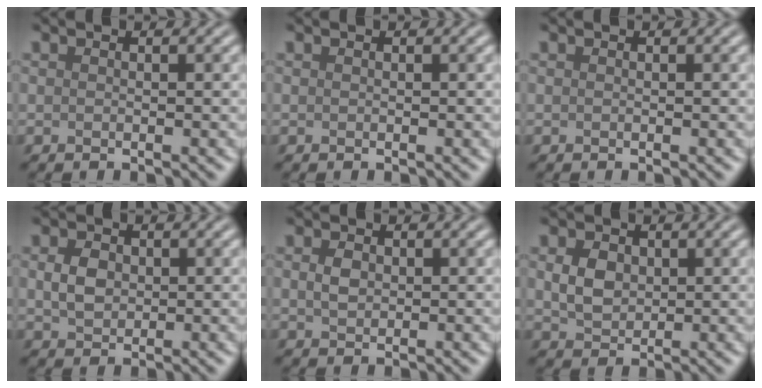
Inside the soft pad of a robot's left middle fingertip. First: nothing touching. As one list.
[{"total": 0.0}, {"total": 0.0}, {"total": 2.5, "force": [0.3, 2.0, 1.5], "torque": [-0.036, 0.002, 0.005]}, {"total": 1.6, "force": [0.3, 1.2, 1.0], "torque": [-0.023, 0.002, 0.005]}, {"total": 2.8, "force": [0.6, 2.2, 1.6], "torque": [-0.040, 0.001, 0.011]}]